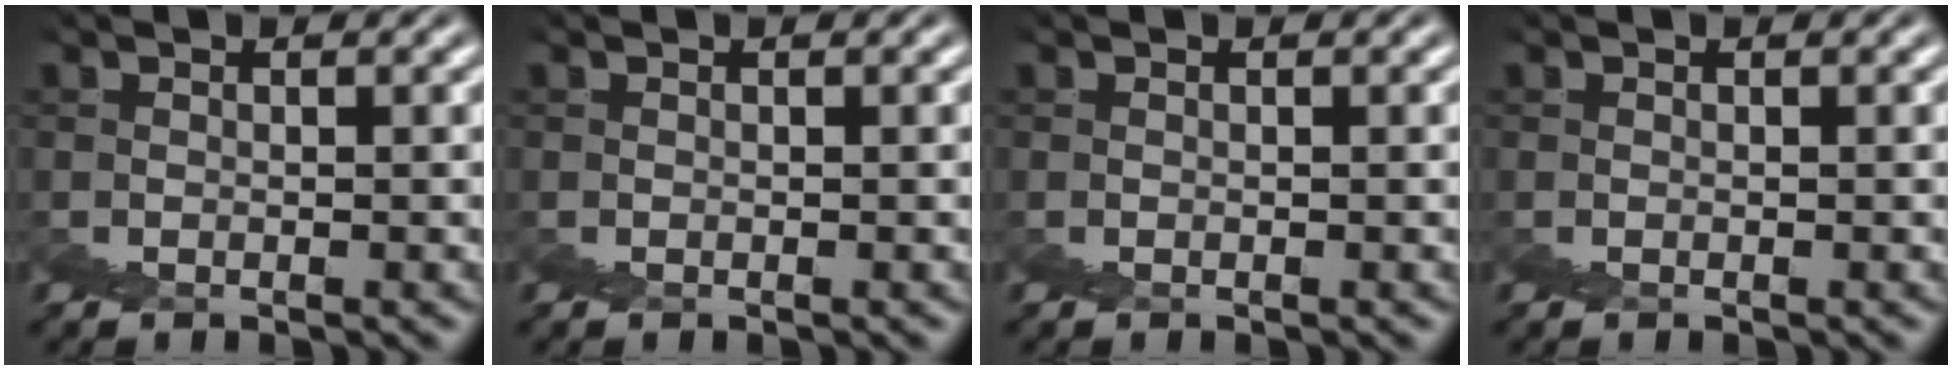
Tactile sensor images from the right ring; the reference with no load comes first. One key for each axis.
{"total": 0.0}
{"total": 0.0}
{"total": 0.0}